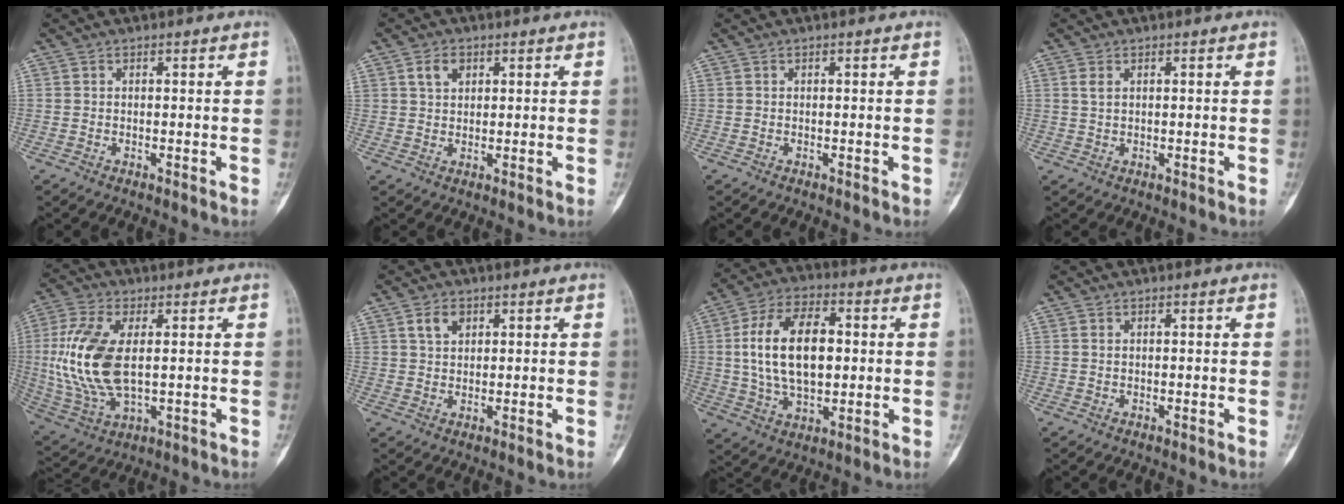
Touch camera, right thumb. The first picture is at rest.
{"total": 3.7, "force": [1.7, 2.6, 2.0], "torque": [-0.027, -0.004, 0.033]}
{"total": 0.0}
{"total": 1.8, "force": [0.7, 1.0, 1.3], "torque": [-0.028, 0.003, 0.020]}
{"total": 15.8, "force": [1.2, 8.1, 13.5], "torque": [-0.297, -0.008, 0.032]}
{"total": 3.9, "force": [1.9, 2.6, 2.1], "torque": [-0.029, -0.005, 0.036]}
{"total": 16.9, "force": [1.8, 9.6, 13.7], "torque": [-0.236, 0.009, 0.033]}
{"total": 0.6, "force": [0.2, 0.4, 0.4], "torque": [-0.011, 0.003, 0.005]}